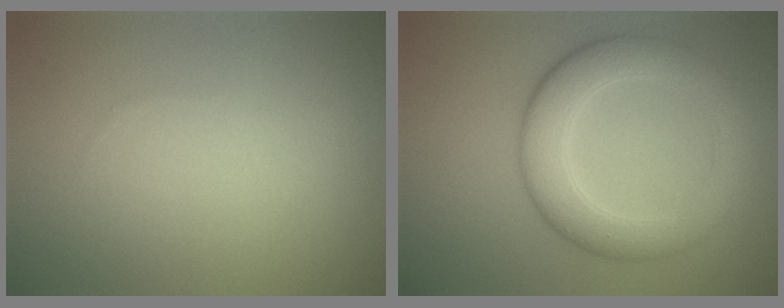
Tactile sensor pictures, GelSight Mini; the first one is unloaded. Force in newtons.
{"total": 5.7, "press": 5.7, "slide": 0.1}